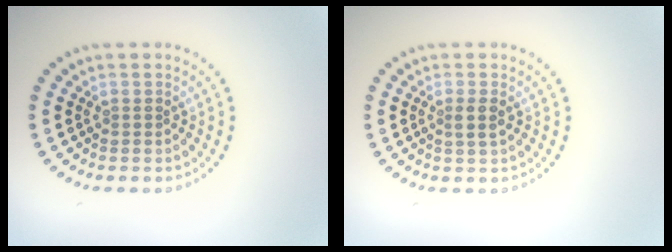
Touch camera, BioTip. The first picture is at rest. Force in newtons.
{"total": 1.5, "press": 1.4, "slide": 0.5}